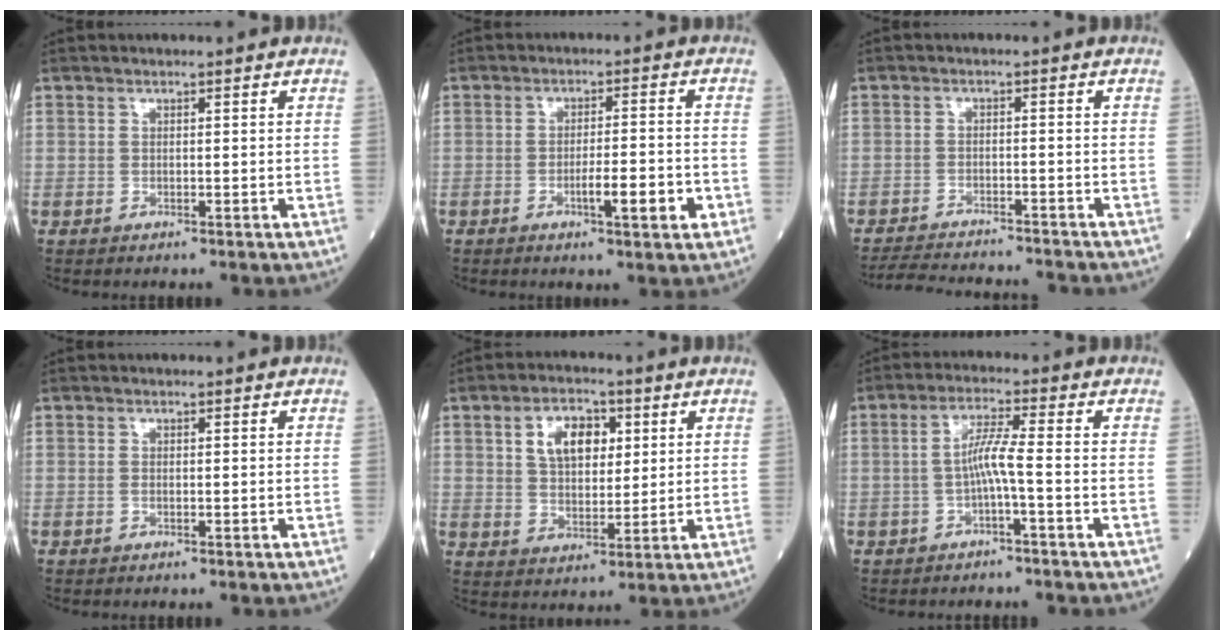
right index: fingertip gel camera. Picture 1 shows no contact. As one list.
[{"total": 5.8, "force": [-2.1, 0.6, 5.3], "torque": [-0.082, -0.001, -0.028]}, {"total": 10.6, "force": [-10.2, 1.2, 2.8], "torque": [-0.048, -0.001, -0.145]}, {"total": 0.0}, {"total": 7.6, "force": [2.8, 4.3, 5.7], "torque": [-0.103, 0.014, 0.054]}, {"total": 4.3, "force": [-1.1, -0.4, 4.1], "torque": [-0.081, 0.011, -0.017]}]